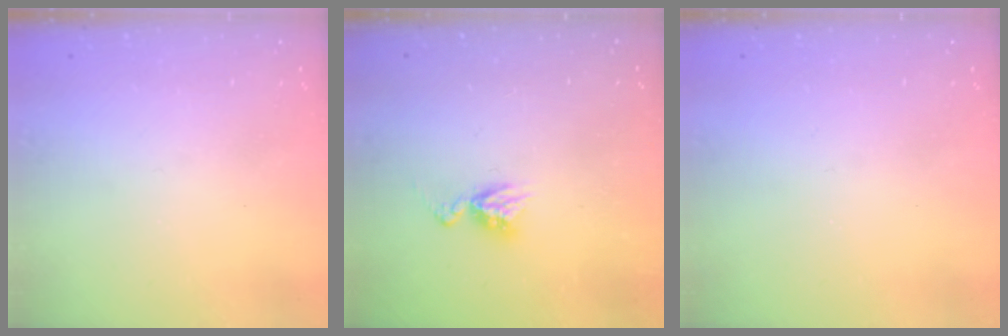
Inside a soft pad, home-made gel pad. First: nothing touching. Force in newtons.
{"total": 6.2, "press": 6.2, "slide": 0.5}
{"total": 0.0}